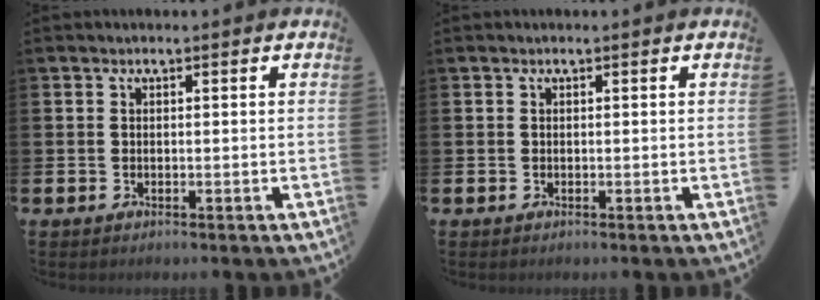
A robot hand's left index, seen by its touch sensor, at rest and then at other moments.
{"total": 0.0}